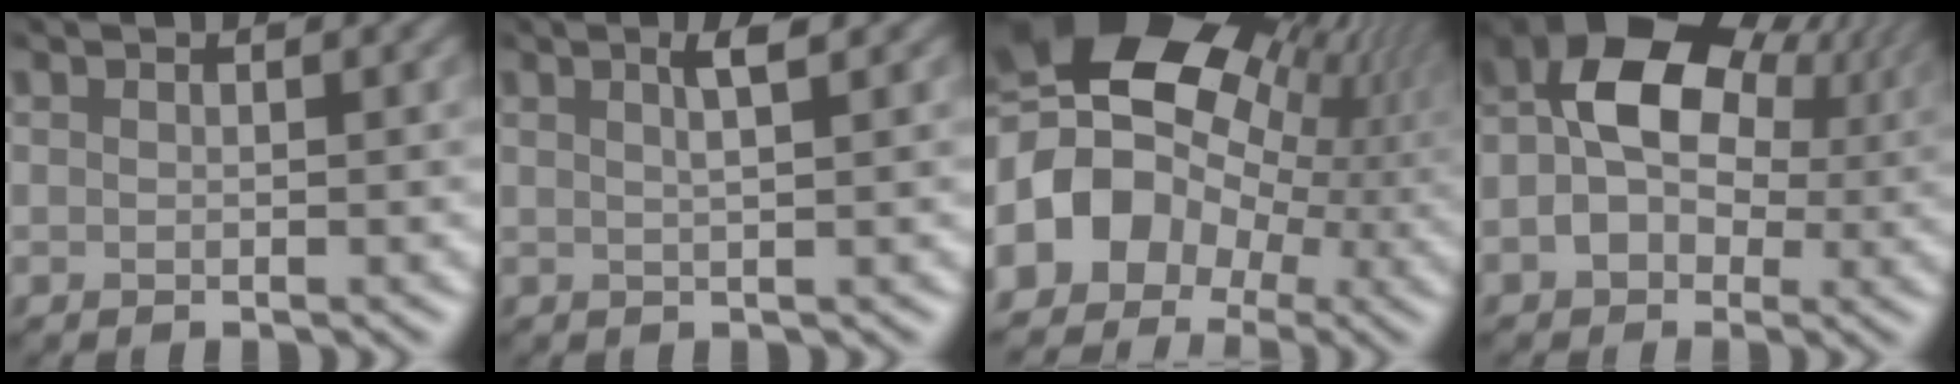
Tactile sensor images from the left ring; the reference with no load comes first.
{"total": 1.2, "force": [-0.2, 0.1, 1.2], "torque": [-0.024, 0.002, 0.003]}
{"total": 15.3, "force": [0.5, 11.7, 9.8], "torque": [-0.190, 0.011, 0.018]}
{"total": 10.3, "force": [0.6, 7.7, 6.8], "torque": [-0.130, -0.001, 0.017]}